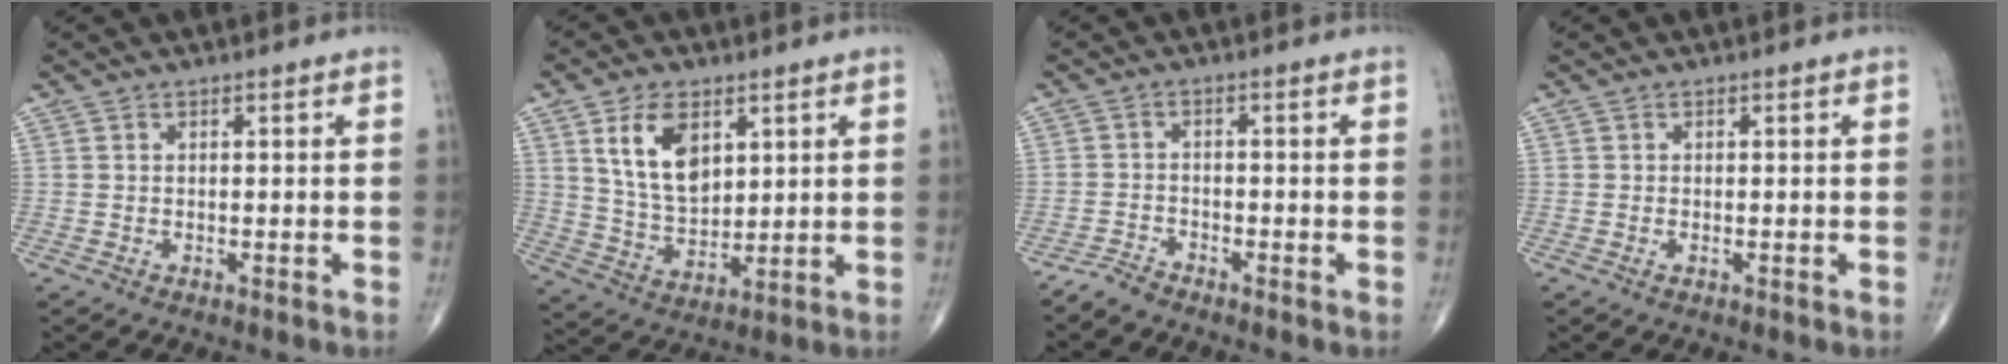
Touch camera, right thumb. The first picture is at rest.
{"total": 11.3, "force": [4.5, 6.8, 7.8], "torque": [-0.121, -0.023, 0.094]}
{"total": 2.4, "force": [-2.3, 0.3, 0.4], "torque": [-0.007, -0.004, -0.053]}
{"total": 0.0}